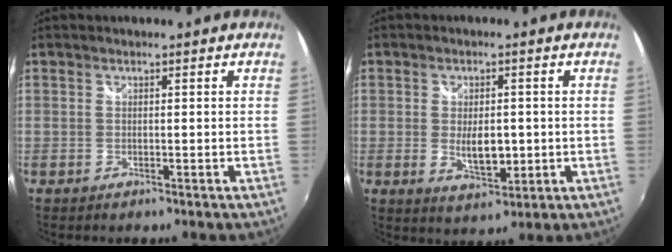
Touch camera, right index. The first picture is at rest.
{"total": 6.4, "force": [-0.7, 3.2, 5.5], "torque": [-0.098, -0.011, -0.005]}